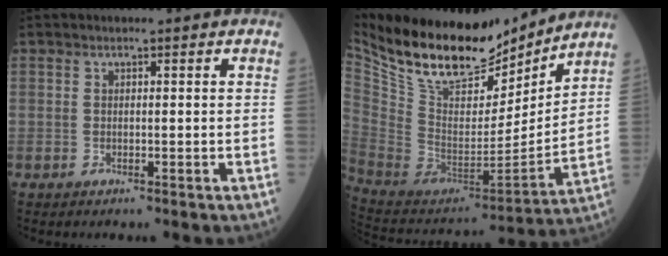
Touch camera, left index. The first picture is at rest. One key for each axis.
{"total": 21.8, "fx": 18.1, "fy": 7.1, "fz": 10.0, "tx": -0.198, "ty": -0.017, "tz": 0.316}